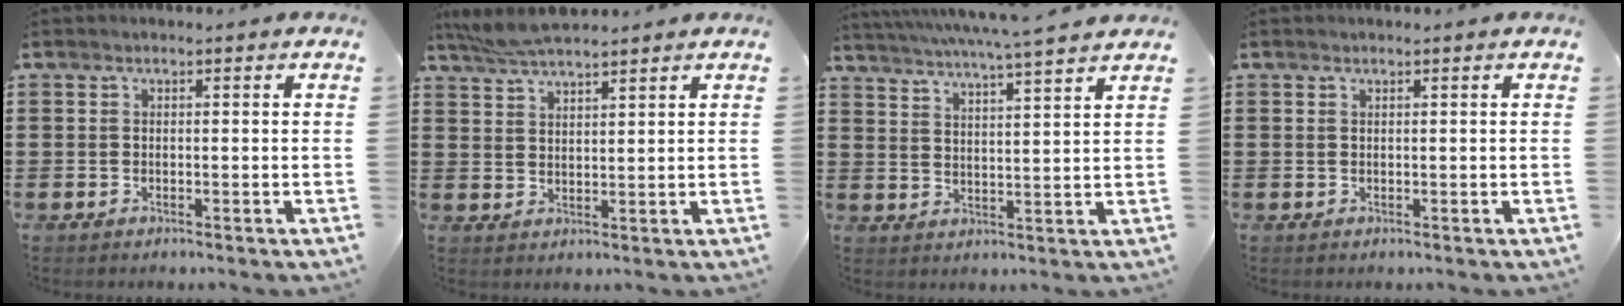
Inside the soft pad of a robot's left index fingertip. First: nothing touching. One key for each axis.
{"total": 4.9, "fx": 4.5, "fy": 0.5, "fz": 1.9, "tx": -0.050, "ty": -0.009, "tz": 0.084}
{"total": 4.9, "fx": 4.5, "fy": -0.9, "fz": 1.7, "tx": -0.052, "ty": -0.030, "tz": 0.074}
{"total": 0.0}